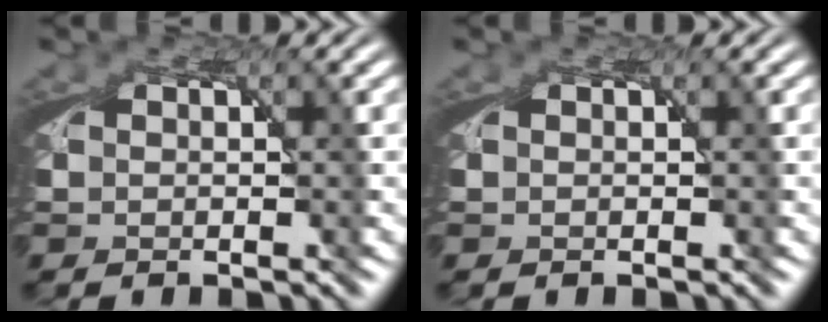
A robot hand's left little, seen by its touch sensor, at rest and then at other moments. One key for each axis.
{"total": 0.0}